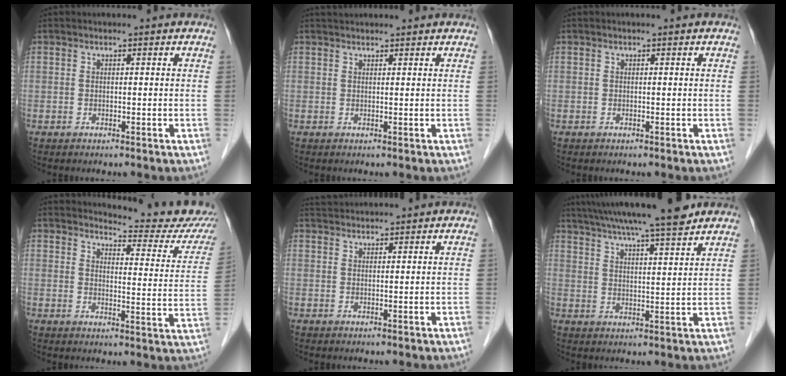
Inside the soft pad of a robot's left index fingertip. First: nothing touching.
{"total": 2.8, "force": [2.7, 0.4, 0.7], "torque": [-0.011, 0.031, 0.043]}
{"total": 0.0}
{"total": 14.0, "force": [13.8, 0.9, 2.6], "torque": [-0.019, -0.084, 0.142]}
{"total": 4.5, "force": [4.5, 0.0, 0.7], "torque": [-0.015, 0.037, 0.077]}
{"total": 16.5, "force": [14.2, 0.5, 8.4], "torque": [-0.144, 0.023, 0.209]}